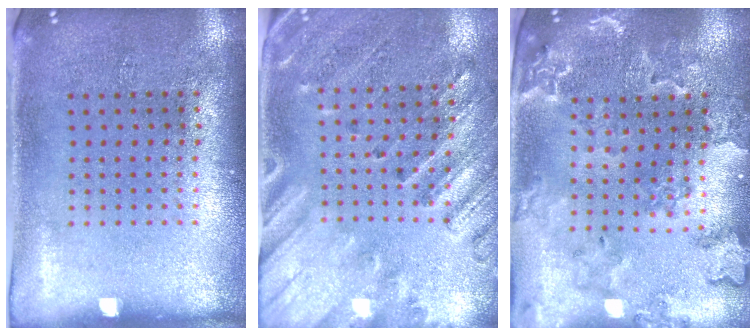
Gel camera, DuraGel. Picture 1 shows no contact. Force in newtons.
{"total": 2.4, "press": 2.0, "slide": 1.4}
{"total": 1.9, "press": 1.9, "slide": 0.2}